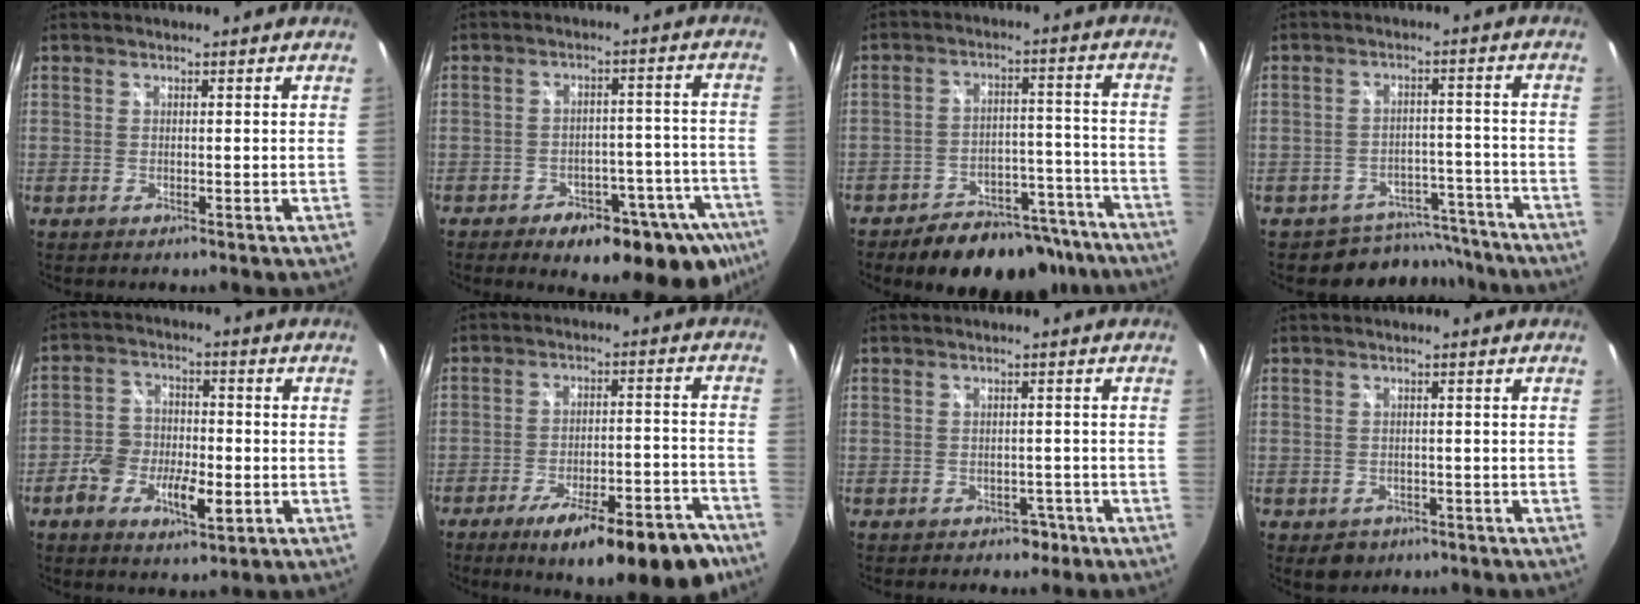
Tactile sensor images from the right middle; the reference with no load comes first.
{"total": 20.5, "force": [-14.1, 9.6, 11.3], "torque": [-0.132, 0.010, -0.166]}
{"total": 17.8, "force": [-14.4, 8.4, 6.5], "torque": [-0.112, 0.035, -0.176]}
{"total": 9.5, "force": [-8.4, 4.5, 0.2], "torque": [-0.004, 0.034, -0.107]}
{"total": 9.5, "force": [-3.8, 4.9, 7.2], "torque": [-0.152, 0.001, -0.067]}
{"total": 18.5, "force": [-13.1, 4.6, 12.3], "torque": [-0.178, -0.021, -0.179]}
{"total": 3.0, "force": [-1.9, 2.1, 0.8], "torque": [-0.017, 0.003, -0.019]}
{"total": 3.5, "force": [-1.9, 2.8, 1.1], "torque": [-0.028, -0.006, -0.020]}